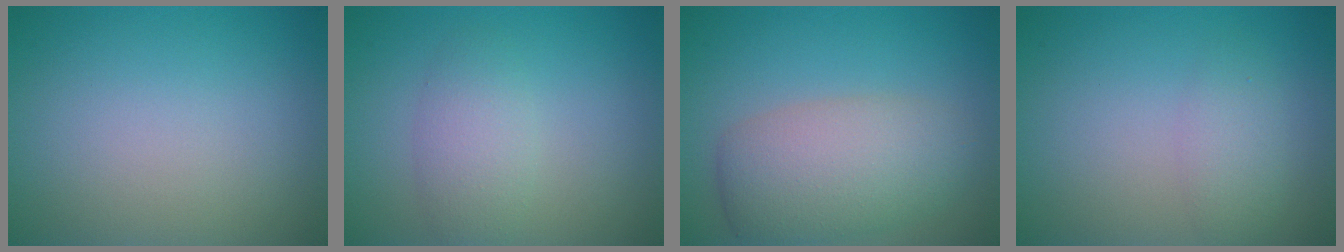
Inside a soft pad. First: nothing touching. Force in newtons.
{"total": 2.8, "press": 2.8, "slide": 0.2}
{"total": 6.0, "press": 6.0, "slide": 0.4}
{"total": 1.9, "press": 1.9, "slide": 0.1}